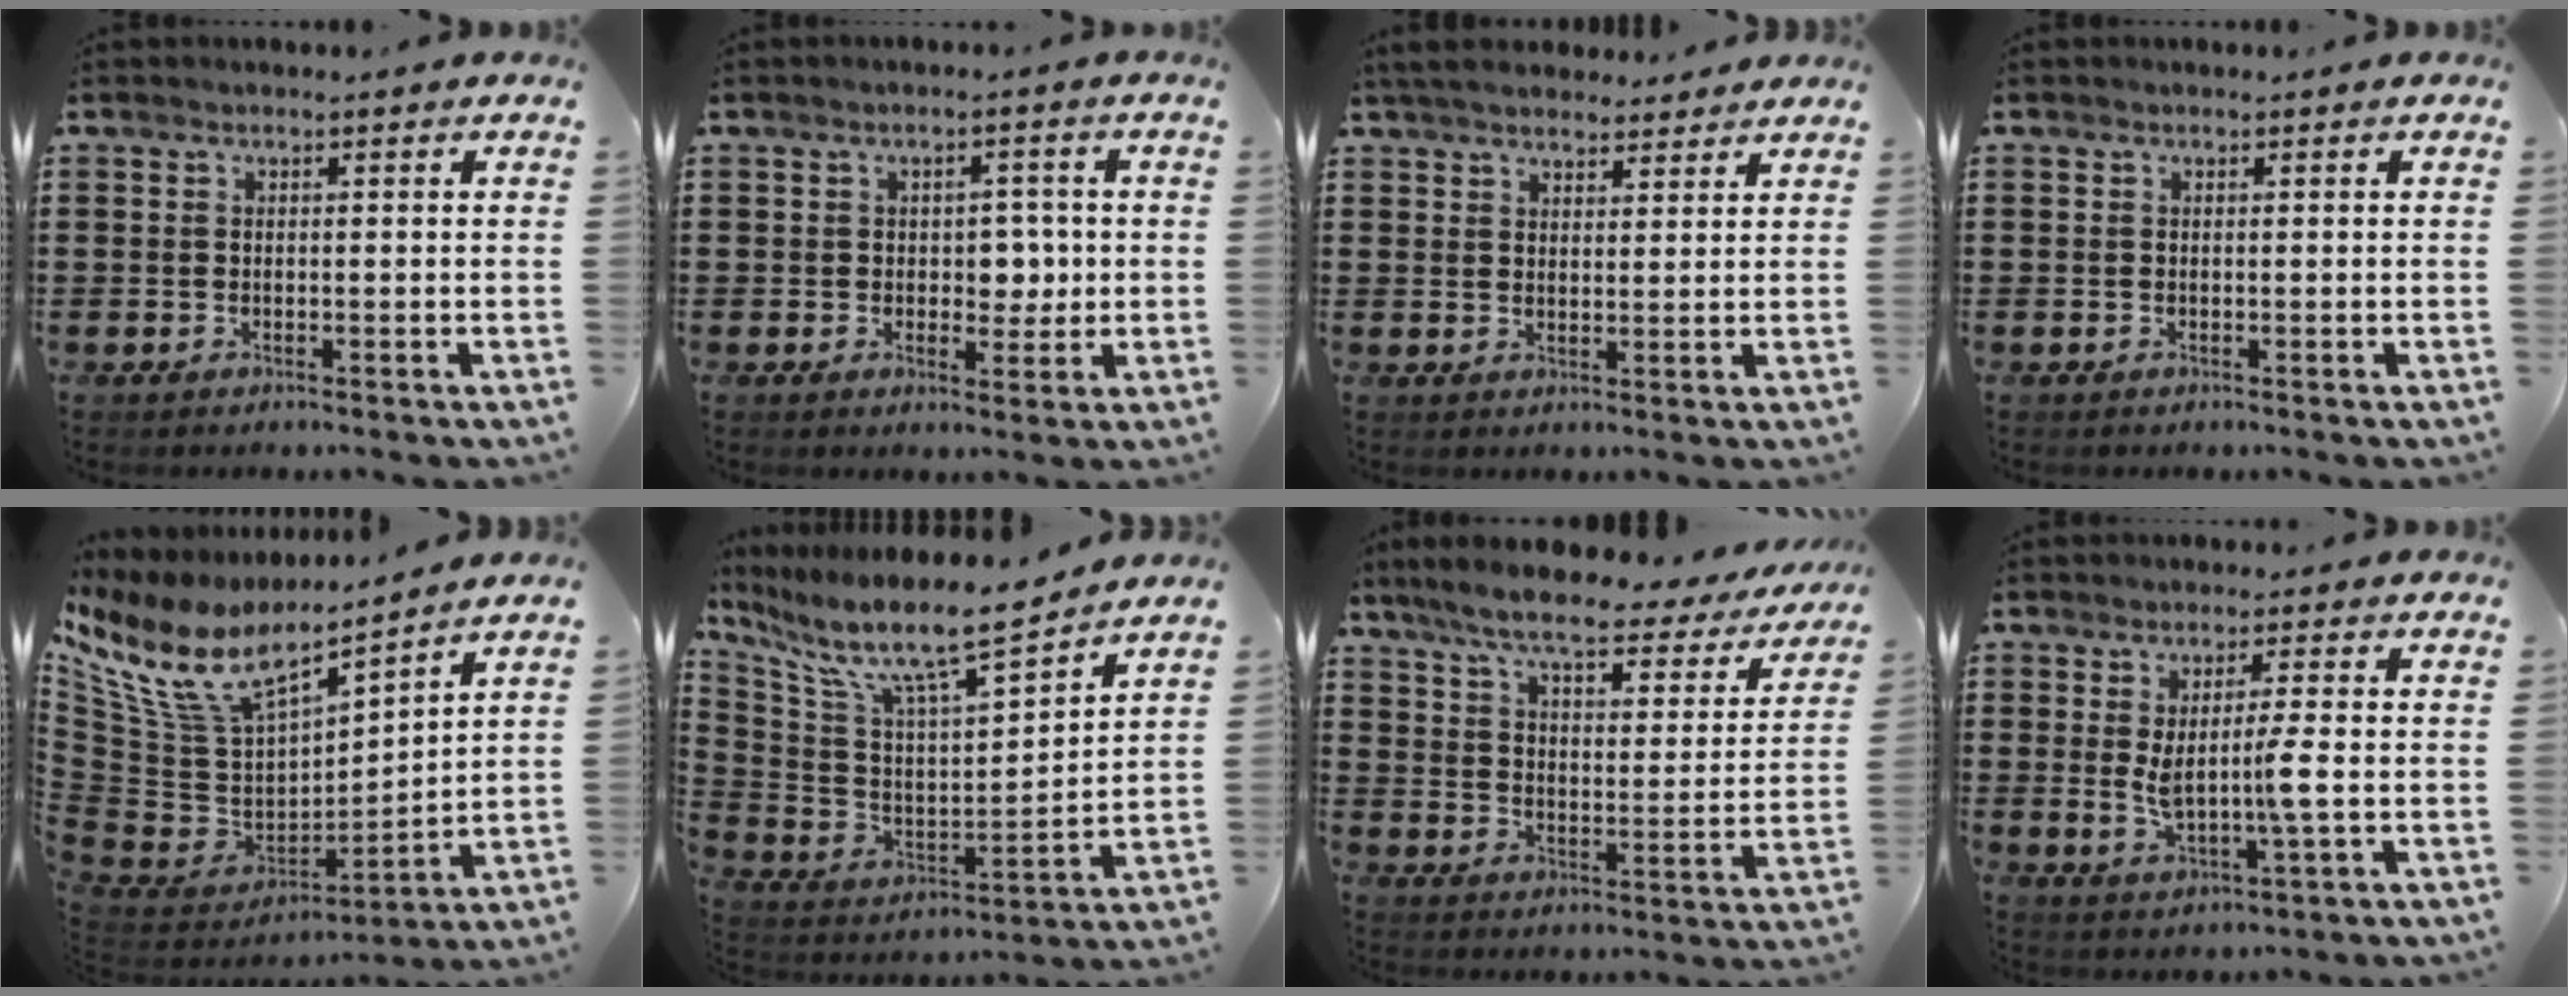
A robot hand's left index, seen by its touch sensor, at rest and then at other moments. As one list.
[{"total": 4.1, "force": [0.2, 2.7, 3.2], "torque": [-0.050, 0.002, -0.002]}, {"total": 4.5, "force": [4.2, 1.1, 1.3], "torque": [-0.037, -0.006, 0.078]}, {"total": 0.0}, {"total": 11.2, "force": [6.7, 5.0, 7.5], "torque": [-0.188, -0.045, 0.116]}, {"total": 10.7, "force": [8.6, 1.3, 6.3], "torque": [-0.149, -0.062, 0.139]}, {"total": 7.7, "force": [6.5, 0.7, 4.1], "torque": [-0.106, -0.036, 0.109]}, {"total": 5.8, "force": [-0.1, 0.3, 5.8], "torque": [-0.118, -0.012, -0.010]}]